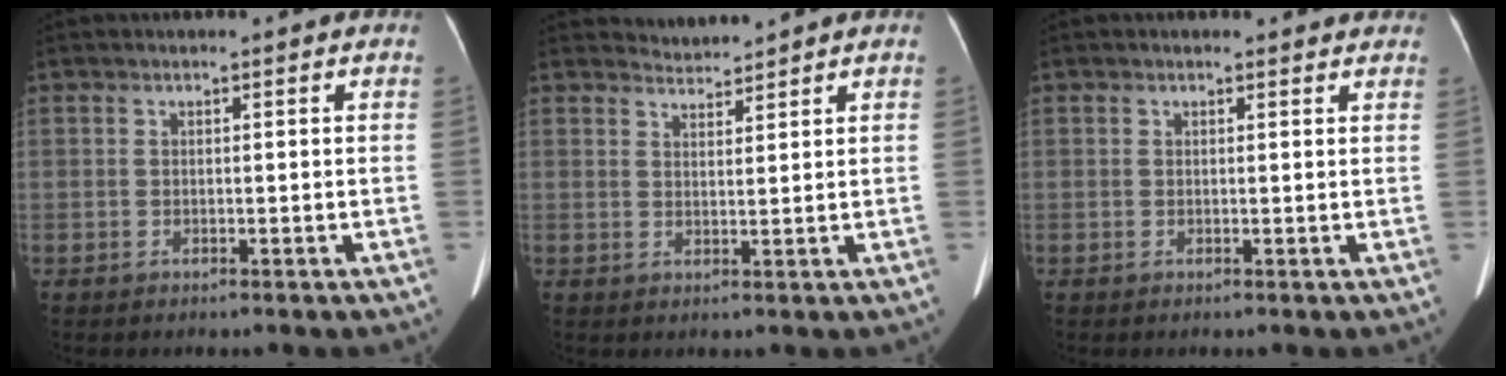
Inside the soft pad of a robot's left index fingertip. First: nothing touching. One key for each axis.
{"total": 2.1, "fx": 1.9, "fy": -0.4, "fz": -0.7, "tx": -0.001, "ty": 0.001, "tz": 0.043}
{"total": 1.4, "fx": 1.3, "fy": 0.6, "fz": 0.2, "tx": -0.006, "ty": 0.000, "tz": 0.003}